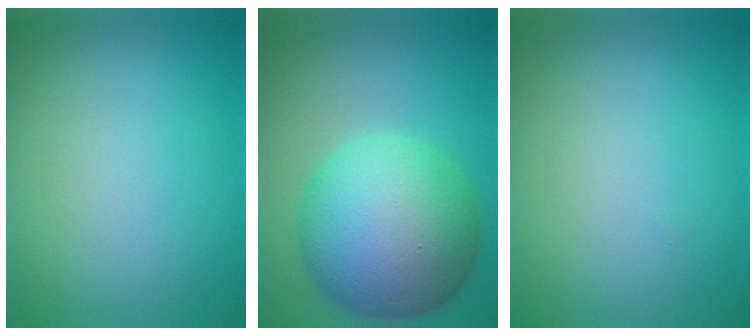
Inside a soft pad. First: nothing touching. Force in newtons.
{"total": 11.9, "press": 11.9, "slide": 0.2}
{"total": 0.0}